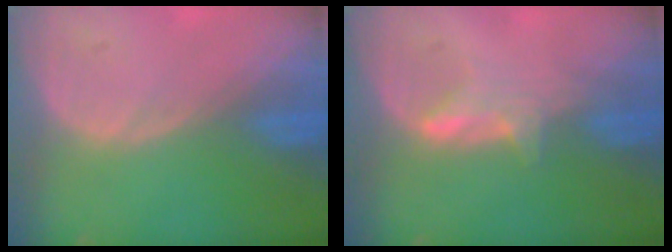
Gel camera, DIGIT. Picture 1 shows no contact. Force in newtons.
{"total": 3.3, "press": 3.3, "slide": 0.4}